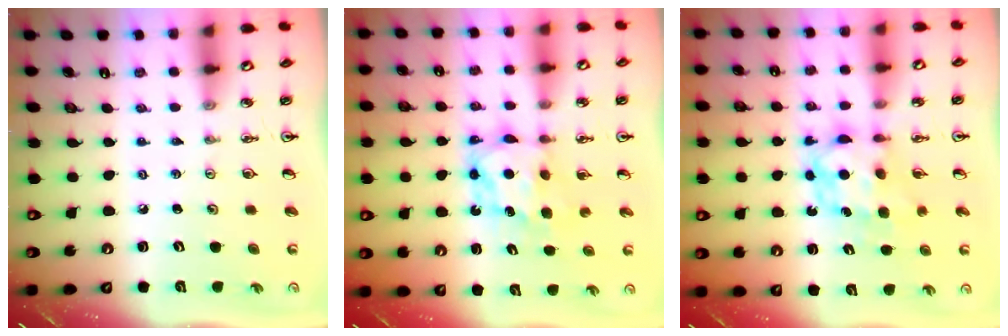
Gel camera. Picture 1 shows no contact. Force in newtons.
{"total": 7.1, "press": 7.0, "slide": 0.7}
{"total": 6.7, "press": 6.7, "slide": 0.2}